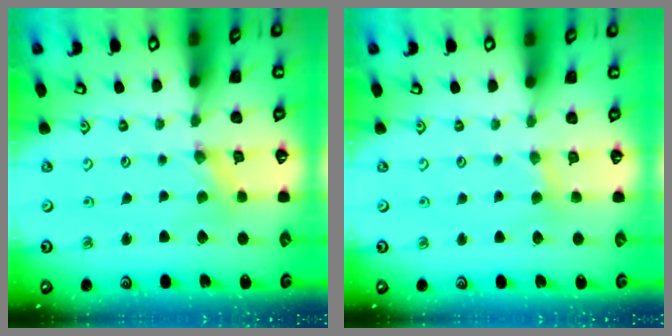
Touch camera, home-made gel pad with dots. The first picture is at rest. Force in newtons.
{"total": 2.7, "press": 2.7, "slide": 0.4}